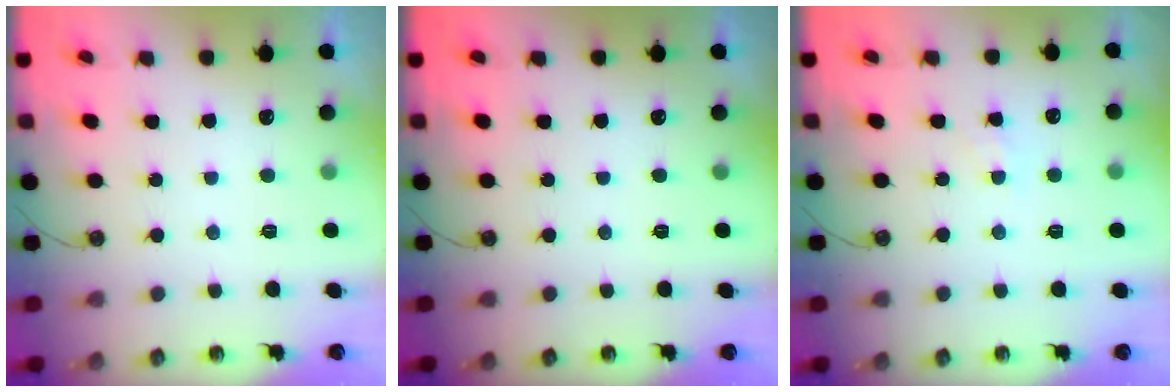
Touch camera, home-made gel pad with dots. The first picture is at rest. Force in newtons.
{"total": 0.0}
{"total": 4.4, "press": 4.4, "slide": 0.6}